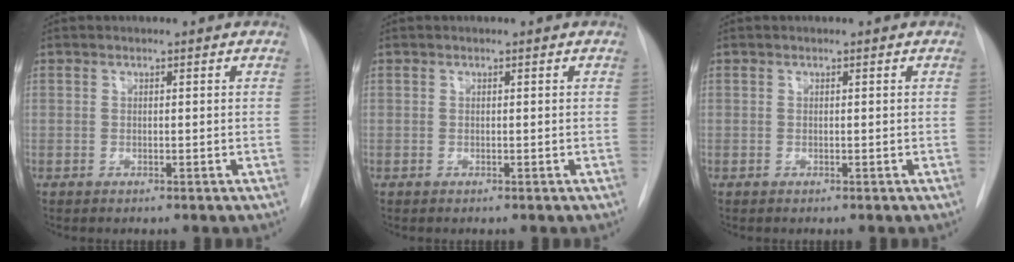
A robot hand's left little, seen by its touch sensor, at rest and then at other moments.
{"total": 0.0}
{"total": 0.0}